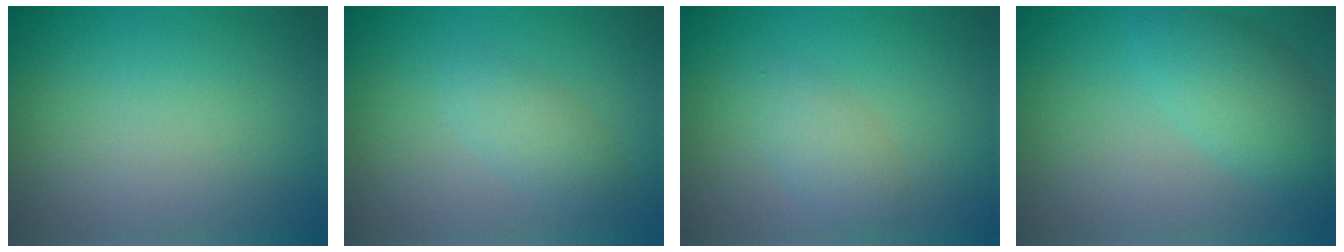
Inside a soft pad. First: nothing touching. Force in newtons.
{"total": 2.1, "press": 2.1, "slide": 0.0}
{"total": 2.1, "press": 2.1, "slide": 0.0}
{"total": 3.9, "press": 3.9, "slide": 0.2}